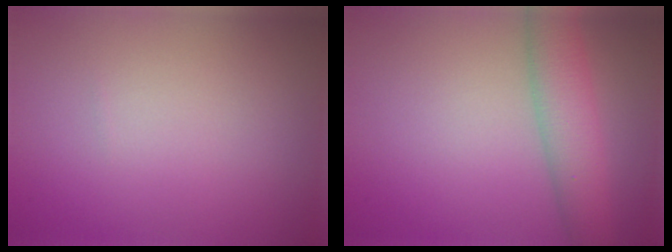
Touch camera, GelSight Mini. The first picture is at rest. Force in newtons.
{"total": 4.8, "press": 4.8, "slide": 0.2}